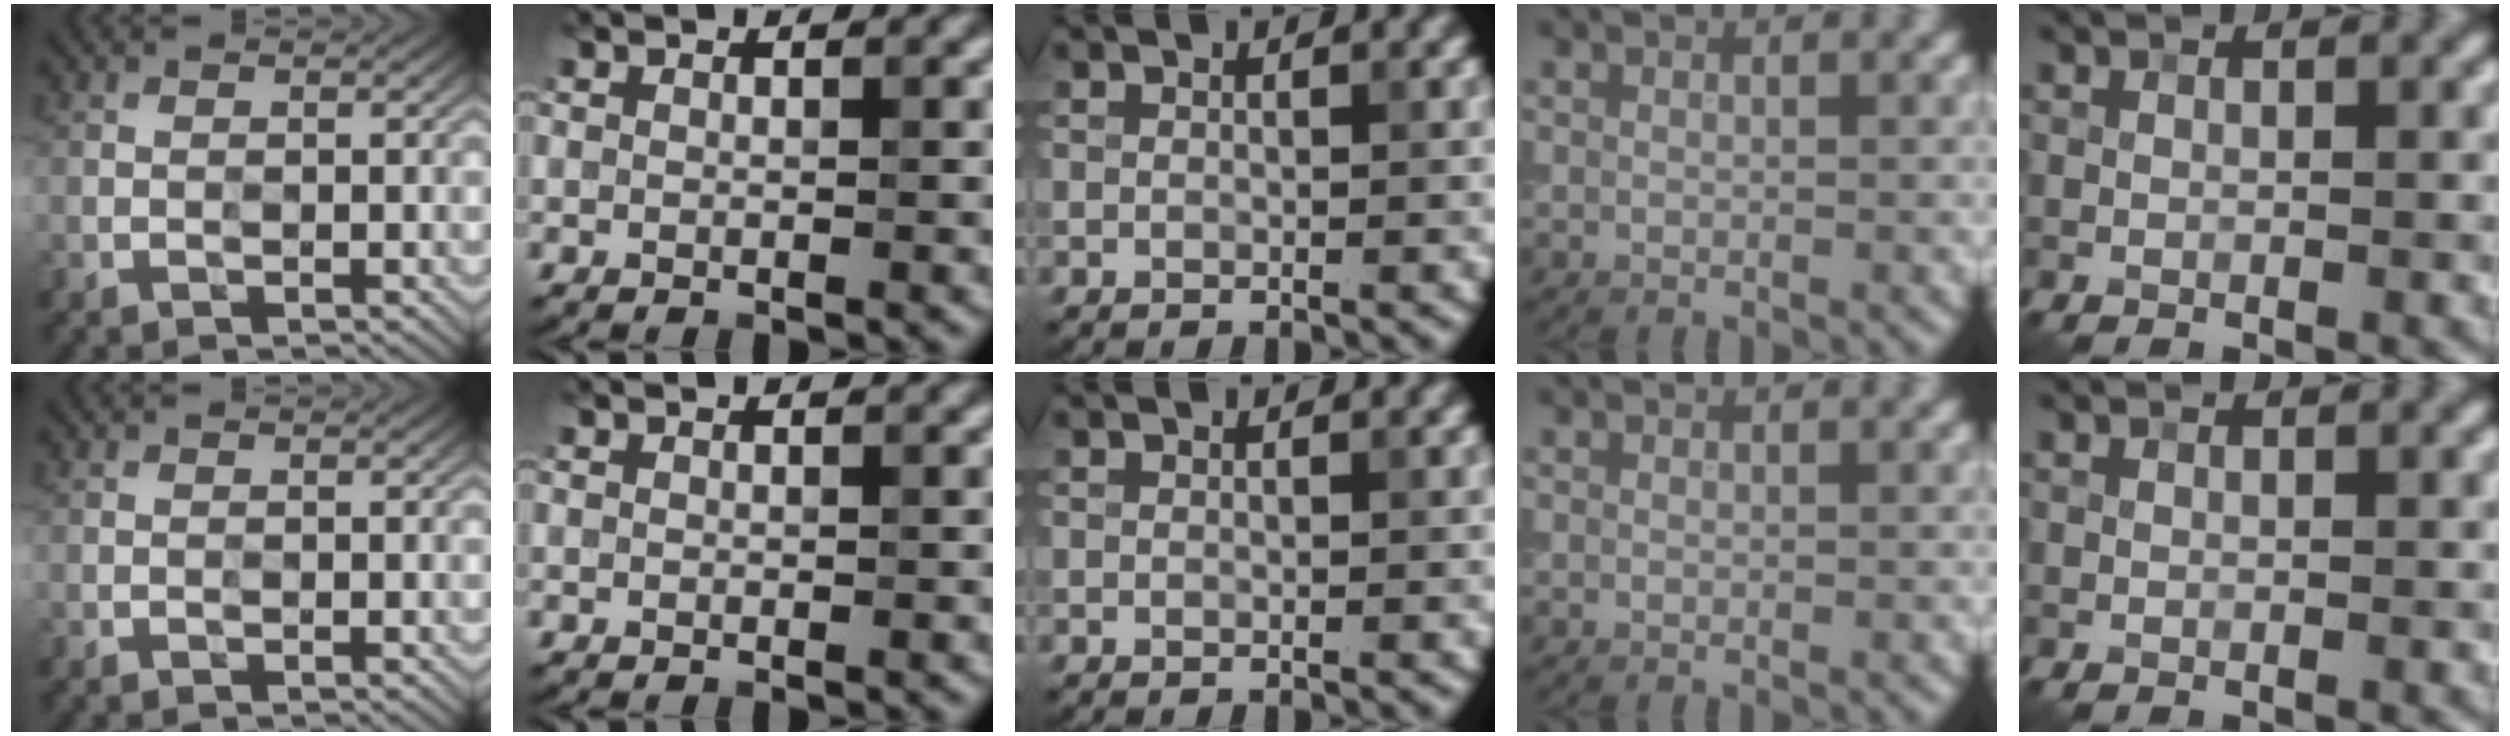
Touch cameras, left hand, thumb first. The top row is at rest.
{}